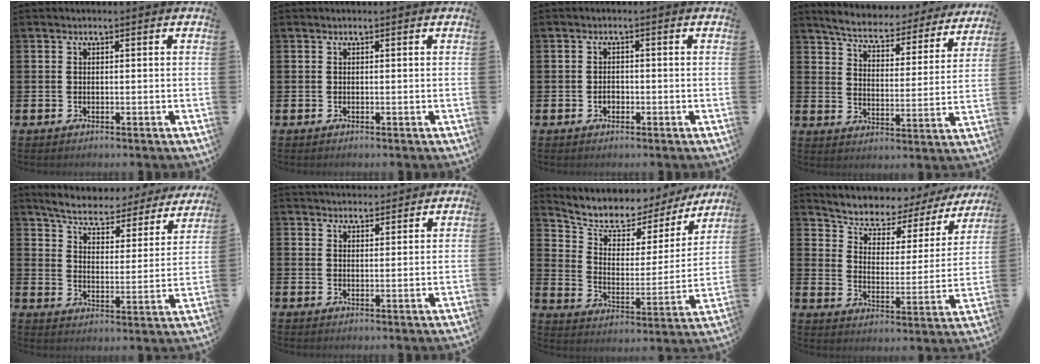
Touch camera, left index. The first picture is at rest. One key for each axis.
{"total": 0.0}
{"total": 1.4, "fx": -0.5, "fy": 1.1, "fz": 0.7, "tx": -0.010, "ty": 0.003, "tz": -0.012}
{"total": 5.8, "fx": 5.5, "fy": 1.0, "fz": 1.5, "tx": -0.055, "ty": -0.043, "tz": 0.091}
{"total": 5.7, "fx": 5.3, "fy": 1.3, "fz": 1.7, "tx": -0.059, "ty": -0.043, "tz": 0.084}
{"total": 3.0, "fx": 2.9, "fy": 0.5, "fz": -0.1, "tx": 0.009, "ty": -0.018, "tz": 0.051}
{"total": 8.3, "fx": 7.1, "fy": 3.6, "fz": 2.3, "tx": -0.081, "ty": -0.052, "tz": 0.120}
{"total": 6.2, "fx": 5.5, "fy": 2.4, "fz": 1.5, "tx": -0.064, "ty": -0.042, "tz": 0.089}